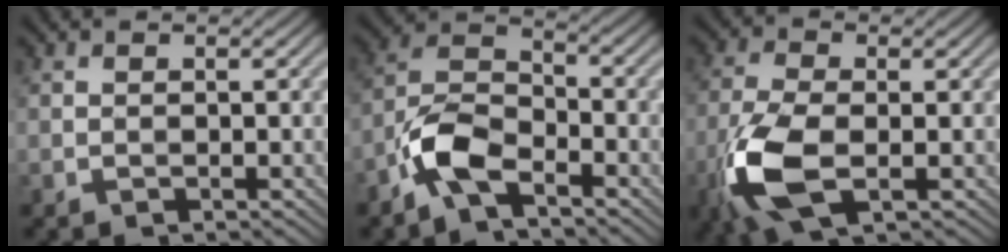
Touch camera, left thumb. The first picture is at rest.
{"total": 7.2, "force": [-4.5, 2.9, 4.8], "torque": [-0.098, 0.007, -0.106]}
{"total": 9.5, "force": [-3.1, 4.4, 7.9], "torque": [-0.195, -0.013, -0.069]}